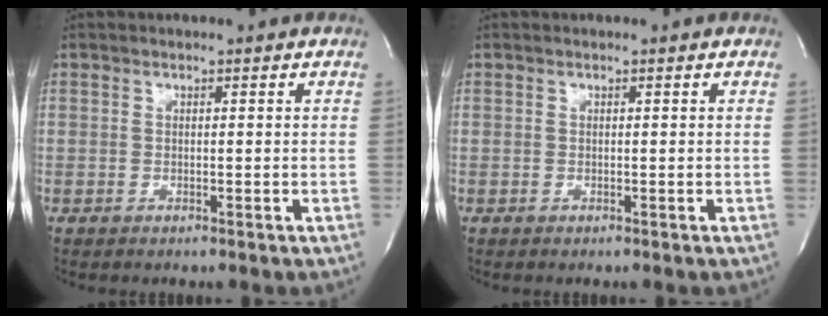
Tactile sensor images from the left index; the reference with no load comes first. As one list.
[{"total": 0.0}]